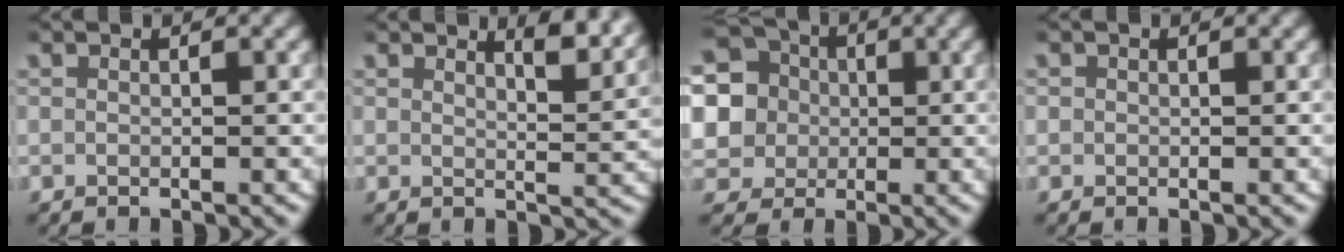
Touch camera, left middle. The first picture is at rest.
{"total": 3.6, "force": [3.1, 0.5, 1.8], "torque": [-0.021, -0.008, 0.049]}
{"total": 14.7, "force": [1.1, 13.5, 5.7], "torque": [-0.158, -0.035, 0.013]}
{"total": 0.9, "force": [0.2, 0.9, 0.2], "torque": [-0.006, -0.001, 0.001]}